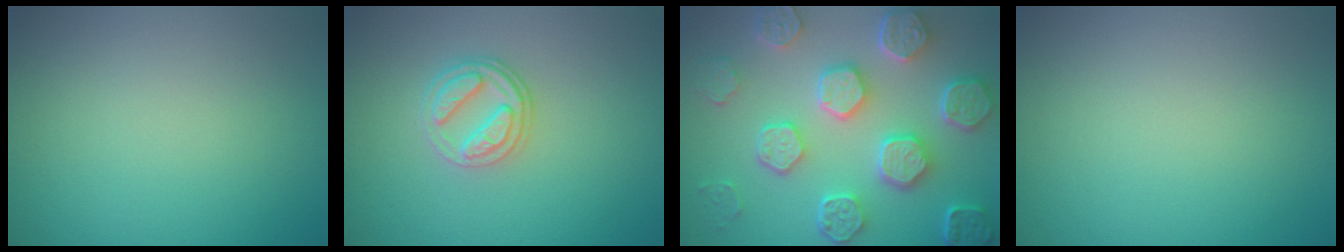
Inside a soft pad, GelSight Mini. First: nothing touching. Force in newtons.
{"total": 2.7, "press": 2.6, "slide": 0.8}
{"total": 7.6, "press": 6.3, "slide": 4.3}
{"total": 0.0}